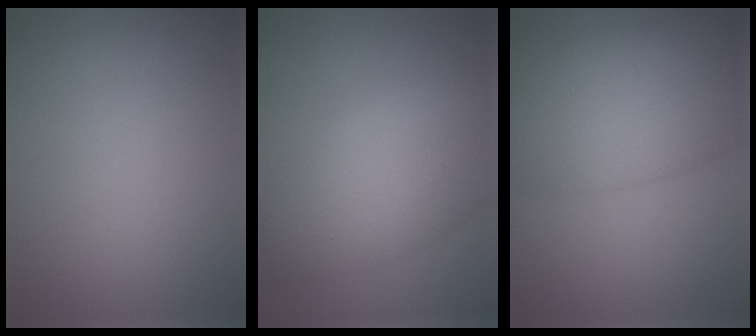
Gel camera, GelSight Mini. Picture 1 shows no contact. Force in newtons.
{"total": 7.3, "press": 7.3, "slide": 0.4}
{"total": 7.9, "press": 7.9, "slide": 0.3}